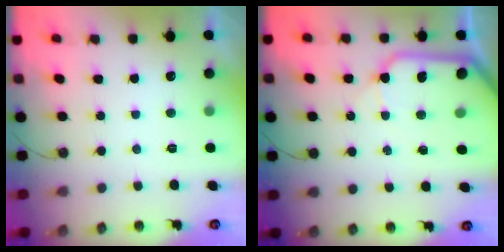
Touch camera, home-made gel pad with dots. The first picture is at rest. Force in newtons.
{"total": 11.7, "press": 11.5, "slide": 1.8}